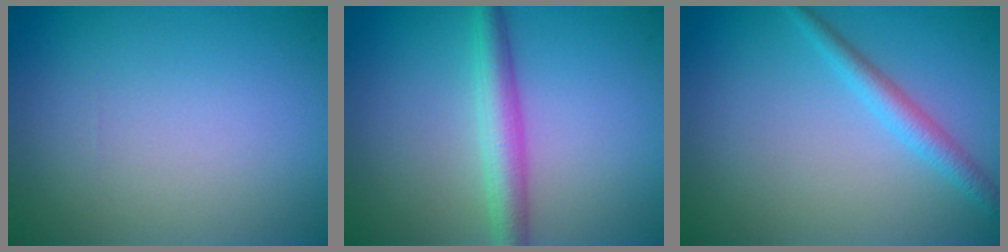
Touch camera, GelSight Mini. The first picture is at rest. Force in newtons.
{"total": 3.5, "press": 3.5, "slide": 0.1}
{"total": 2.2, "press": 2.2, "slide": 0.1}